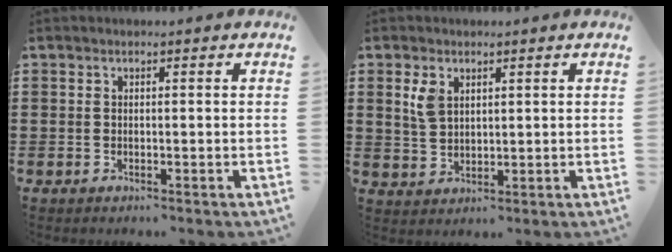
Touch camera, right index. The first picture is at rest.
{"total": 3.6, "force": [1.8, 2.3, 2.1], "torque": [-0.050, 0.008, 0.034]}